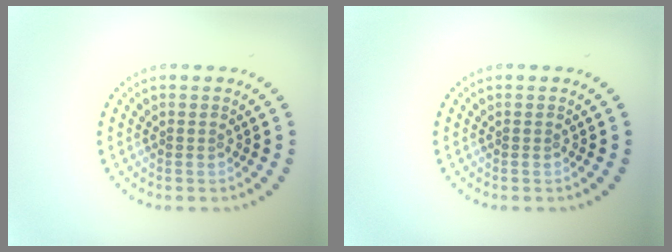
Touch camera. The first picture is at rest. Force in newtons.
{"total": 0.0}